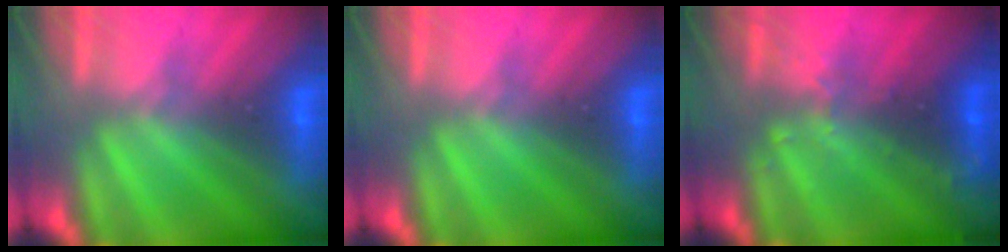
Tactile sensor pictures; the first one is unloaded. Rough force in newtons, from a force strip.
{"total": 0.0}
{"total": 2.9}